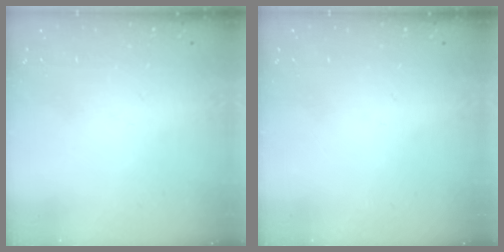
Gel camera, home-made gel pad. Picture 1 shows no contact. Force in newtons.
{"total": 0.0}